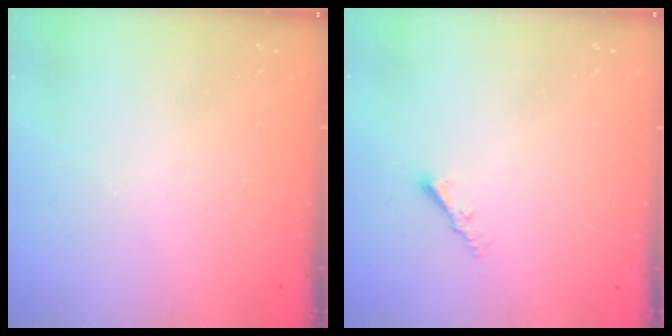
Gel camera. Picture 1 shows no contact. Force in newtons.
{"total": 2.0, "press": 2.0, "slide": 0.3}